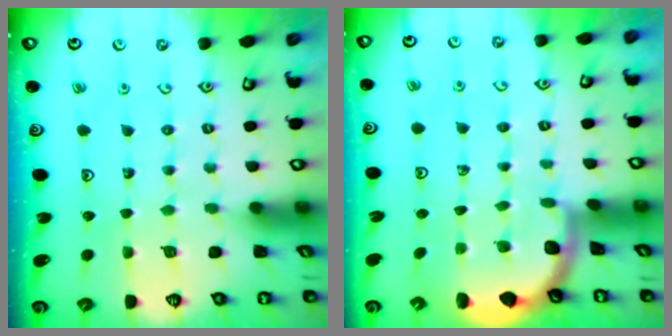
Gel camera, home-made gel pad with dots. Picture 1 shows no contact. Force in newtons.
{"total": 1.9, "press": 1.9, "slide": 0.0}